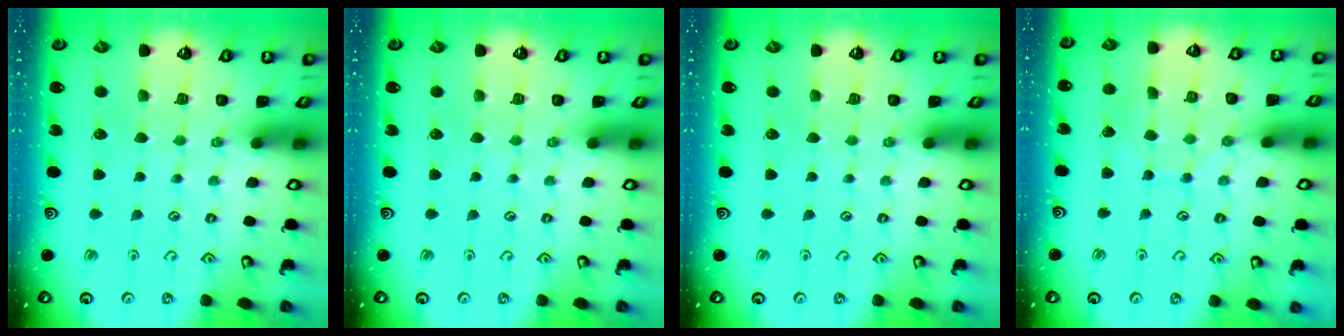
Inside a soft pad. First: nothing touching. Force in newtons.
{"total": 0.0}
{"total": 0.0}
{"total": 4.8, "press": 4.8, "slide": 0.2}